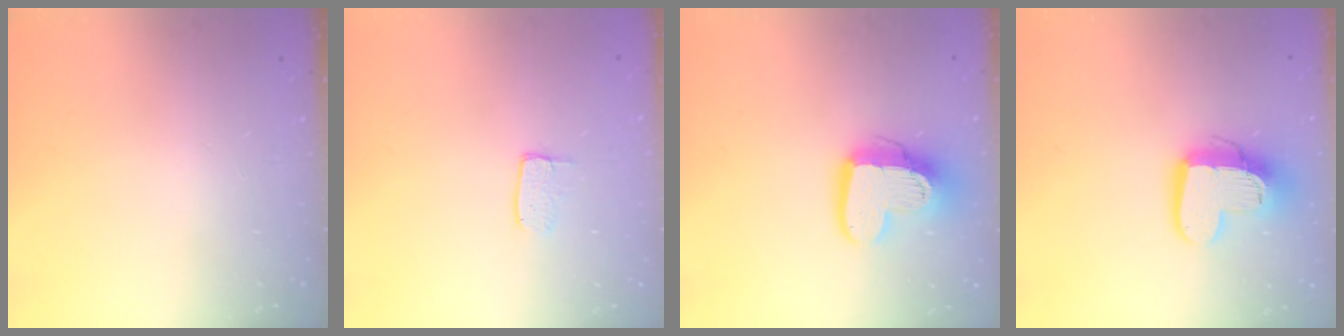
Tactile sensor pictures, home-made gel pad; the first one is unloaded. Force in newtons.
{"total": 4.2, "press": 4.2, "slide": 0.3}
{"total": 15.6, "press": 15.5, "slide": 1.6}
{"total": 15.4, "press": 15.4, "slide": 1.6}